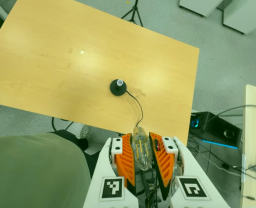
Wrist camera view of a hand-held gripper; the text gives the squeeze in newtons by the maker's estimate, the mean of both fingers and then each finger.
{"total": 23.7, "left": 25.8, "right": 21.7}